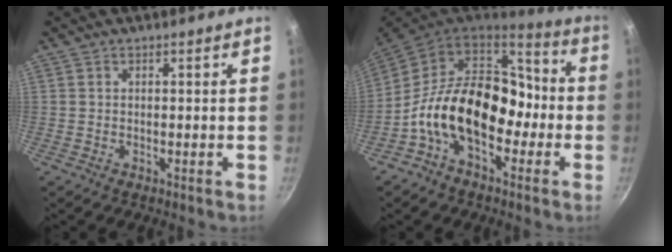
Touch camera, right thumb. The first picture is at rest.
{"total": 19.8, "force": [-4.3, 12.8, 14.5], "torque": [-0.201, 0.060, -0.089]}